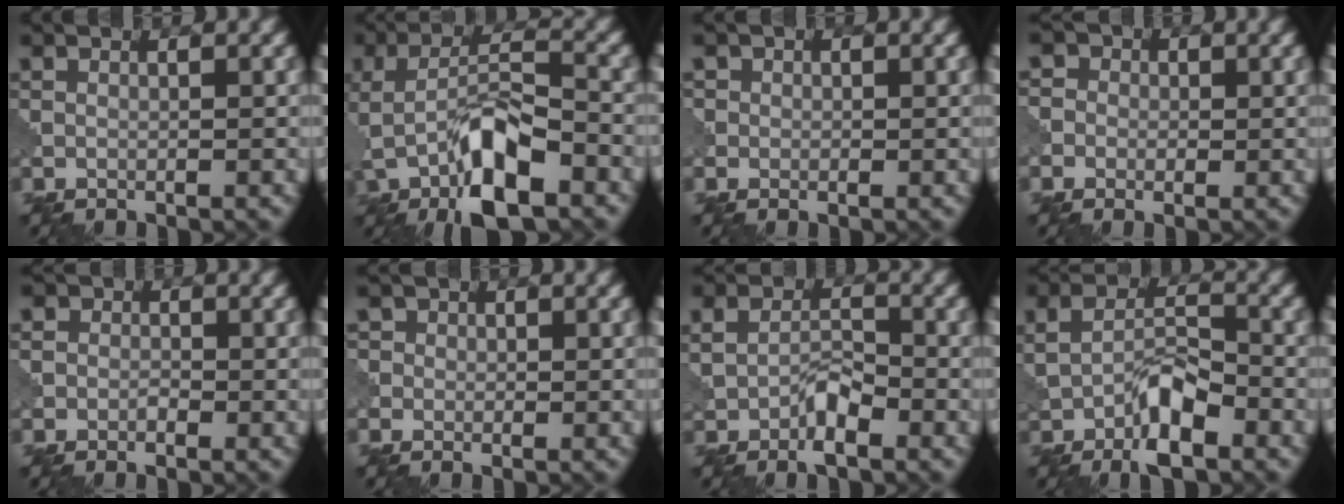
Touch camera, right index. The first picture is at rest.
{"total": 8.3, "force": [-3.0, 3.3, 7.0], "torque": [-0.129, 0.004, -0.056]}
{"total": 1.5, "force": [0.2, 1.4, 0.3], "torque": [0.006, 0.002, -0.008]}
{"total": 3.7, "force": [0.7, 3.3, 1.5], "torque": [-0.001, 0.020, -0.028]}
{"total": 2.0, "force": [0.0, 1.8, 0.8], "torque": [0.010, 0.004, -0.025]}
{"total": 2.4, "force": [0.4, 2.3, 0.7], "torque": [0.006, 0.008, -0.019]}
{"total": 3.1, "force": [-1.2, 1.8, 2.2], "torque": [-0.038, 0.004, -0.023]}
{"total": 5.3, "force": [-2.2, 2.4, 4.2], "torque": [-0.072, 0.003, -0.041]}